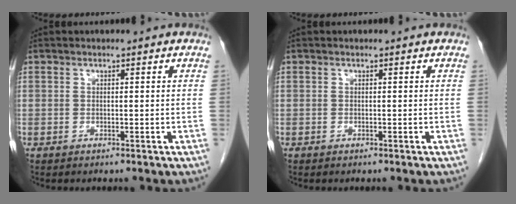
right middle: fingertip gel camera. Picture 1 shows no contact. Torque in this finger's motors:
{"motor_torque": [0.76, -0.58, -0.01, 0.01]}